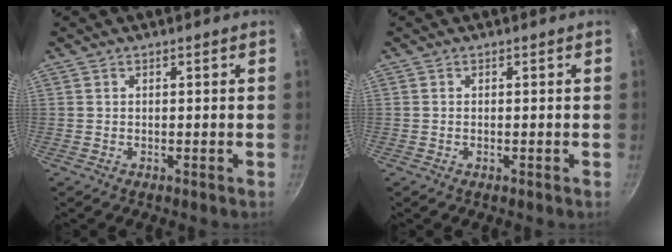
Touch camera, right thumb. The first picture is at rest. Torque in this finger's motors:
{"motor_torque": [0.00, 0.39, -0.41, 0.03, 0.03]}